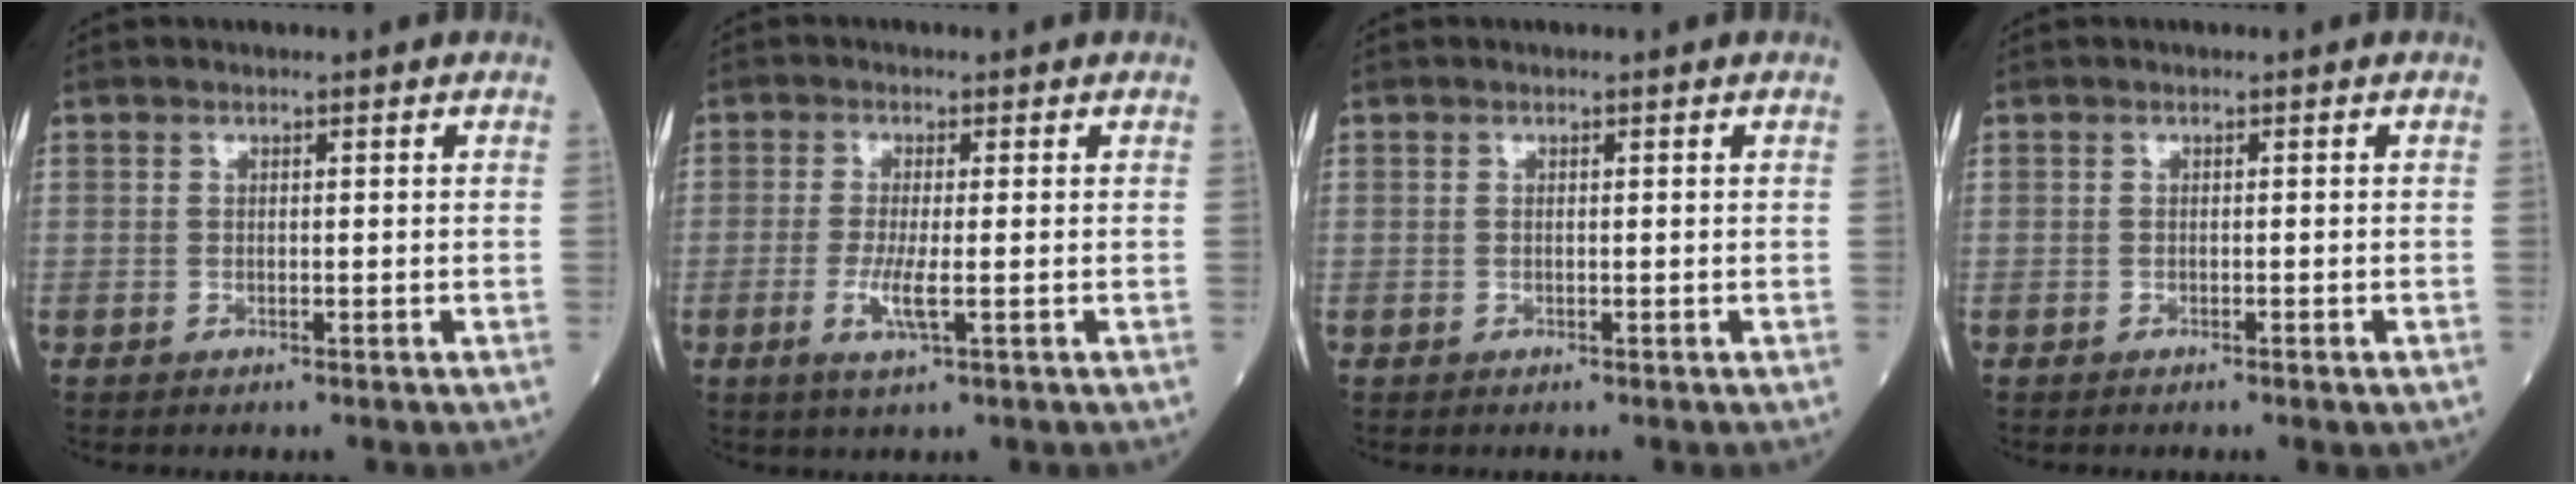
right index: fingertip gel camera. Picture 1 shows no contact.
{"total": 3.9, "force": [-1.0, 0.2, 3.7], "torque": [-0.079, -0.008, -0.020]}
{"total": 0.0}
{"total": 0.5, "force": [-0.4, 0.0, 0.4], "torque": [-0.009, 0.000, -0.003]}